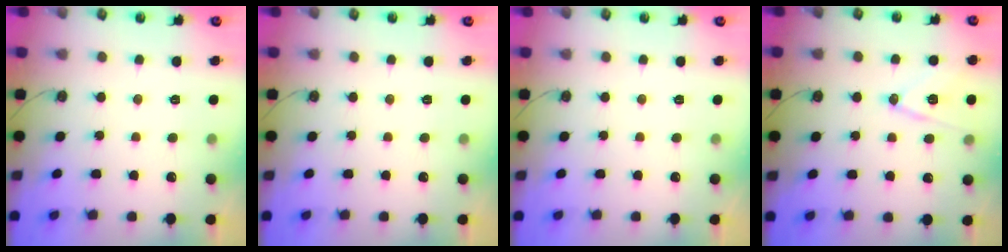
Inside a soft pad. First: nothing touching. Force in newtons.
{"total": 0.0}
{"total": 0.0}
{"total": 12.2, "press": 11.7, "slide": 3.4}